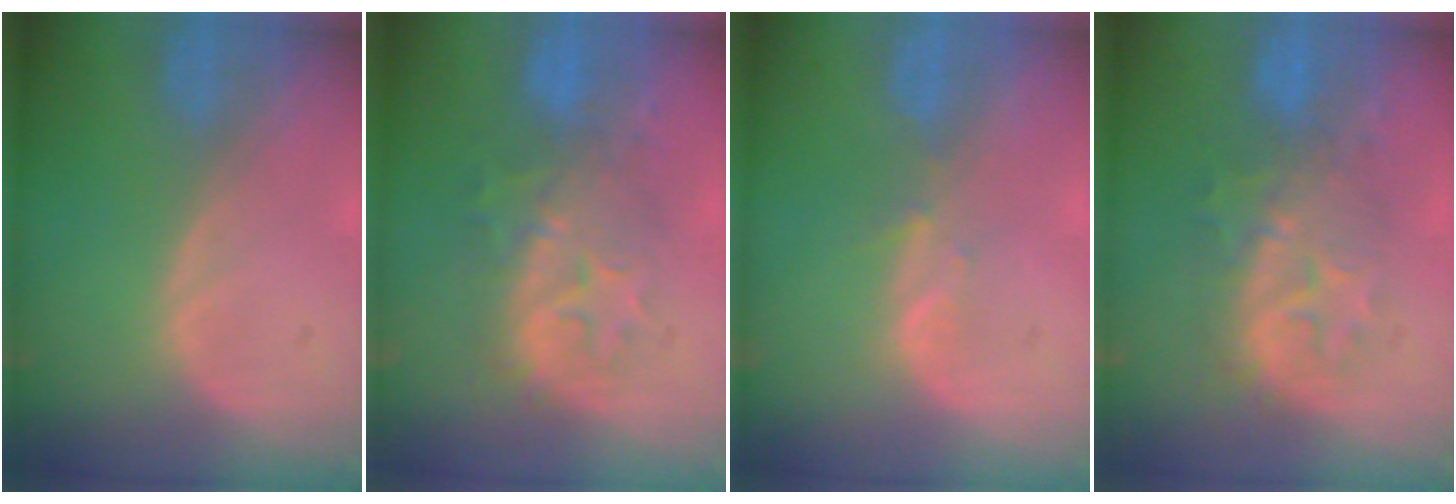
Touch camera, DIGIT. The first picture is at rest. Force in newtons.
{"total": 8.3, "press": 8.2, "slide": 1.0}
{"total": 1.7, "press": 1.5, "slide": 0.8}
{"total": 8.4, "press": 8.2, "slide": 1.6}